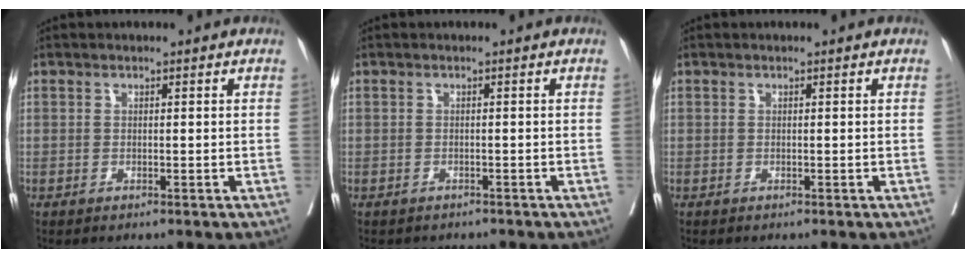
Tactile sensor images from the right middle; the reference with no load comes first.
{"total": 3.7, "force": [-3.2, 1.6, 0.8], "torque": [-0.010, 0.000, -0.041]}
{"total": 0.0}